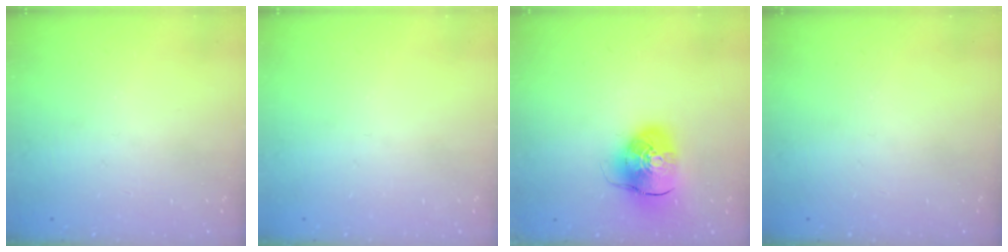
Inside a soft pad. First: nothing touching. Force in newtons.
{"total": 0.0}
{"total": 11.8, "press": 11.7, "slide": 1.9}
{"total": 0.0}